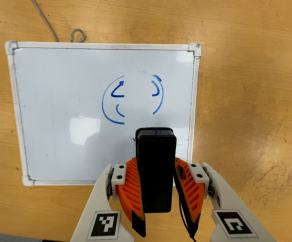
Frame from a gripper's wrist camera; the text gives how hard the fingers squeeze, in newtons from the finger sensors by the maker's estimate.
{"total": 5.3, "left": 4.1, "right": 6.4}